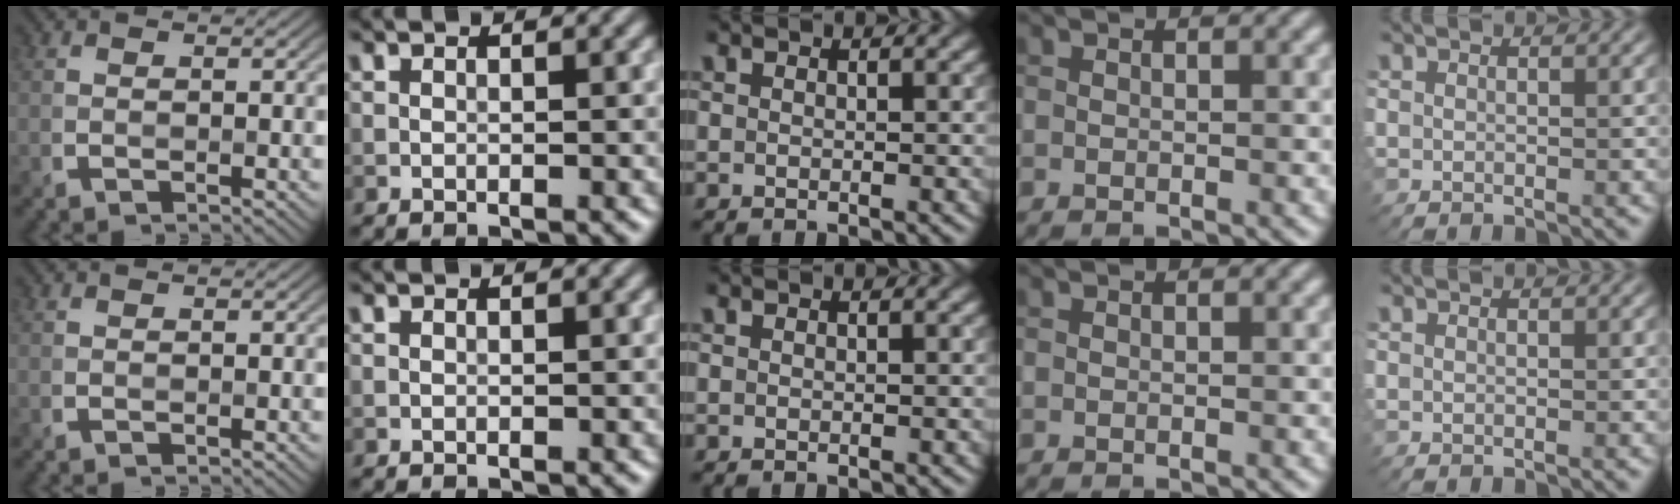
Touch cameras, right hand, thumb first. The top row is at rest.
{}